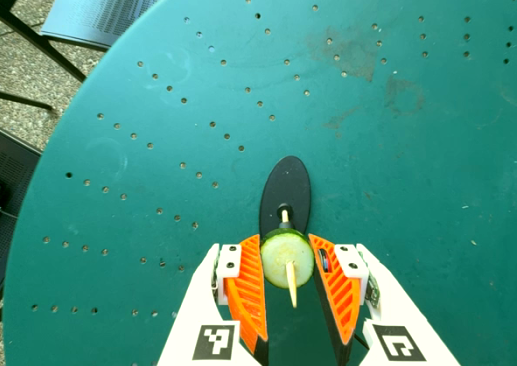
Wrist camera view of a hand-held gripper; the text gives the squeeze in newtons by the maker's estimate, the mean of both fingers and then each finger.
{"total": 10.8, "left": 10.3, "right": 11.3}